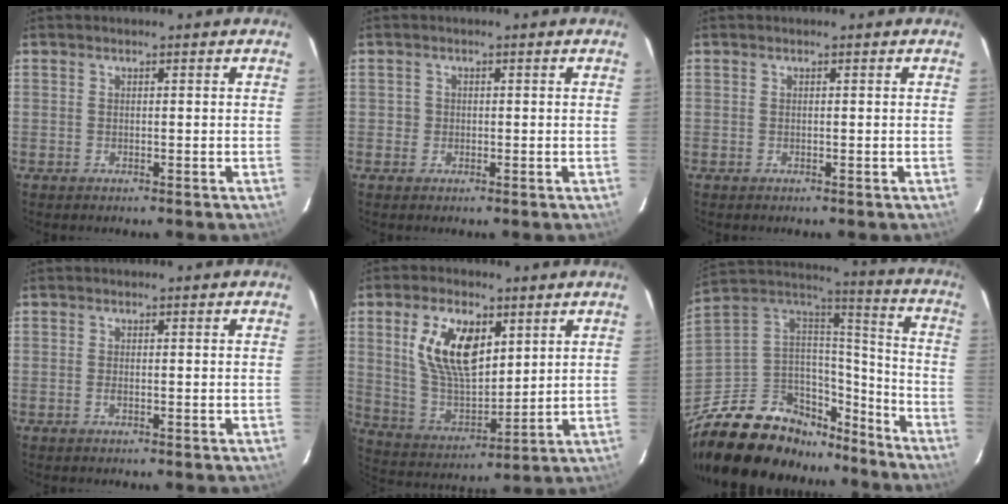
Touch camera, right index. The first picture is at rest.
{"total": 1.5, "force": [-0.2, 1.5, 0.1], "torque": [0.002, 0.002, -0.003]}
{"total": 0.0}
{"total": 0.7, "force": [-0.2, 0.1, 0.6], "torque": [-0.011, 0.000, -0.005]}
{"total": 14.6, "force": [5.5, 7.5, 11.3], "torque": [-0.214, 0.008, 0.115]}
{"total": 27.9, "force": [-19.7, 14.3, 13.6], "torque": [-0.286, 0.039, -0.306]}